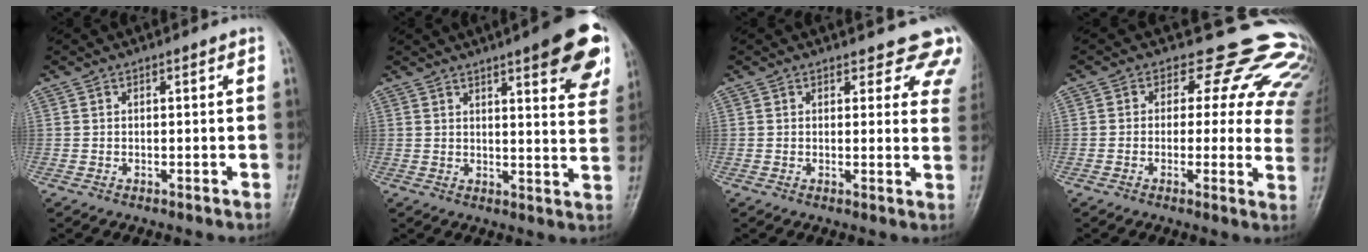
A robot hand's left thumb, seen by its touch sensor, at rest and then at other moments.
{"total": 14.2, "force": [7.9, 3.6, 11.2], "torque": [-0.104, -0.034, 0.095]}
{"total": 8.3, "force": [7.2, 3.7, 1.7], "torque": [0.044, -0.033, 0.051]}
{"total": 17.7, "force": [11.4, 10.0, 9.1], "torque": [-0.049, -0.031, 0.097]}